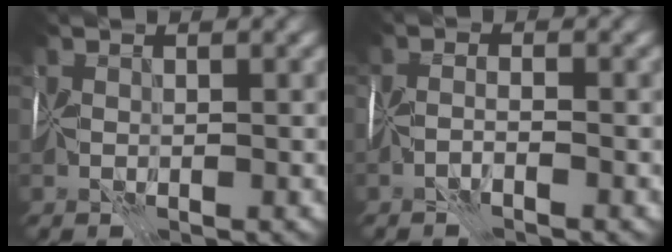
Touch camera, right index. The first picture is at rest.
{"total": 1.3, "force": [-1.1, 0.0, 0.8], "torque": [-0.017, -0.001, -0.028]}